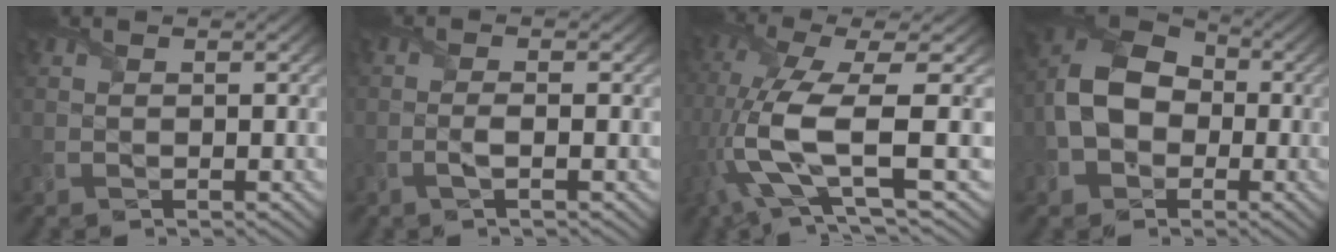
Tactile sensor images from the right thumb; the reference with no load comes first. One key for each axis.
{"total": 1.4, "fx": -0.5, "fy": 0.1, "fz": 1.3, "tx": -0.028, "ty": 0.003, "tz": -0.016}
{"total": 12.4, "fx": -2.2, "fy": 3.7, "fz": 11.6, "tx": -0.259, "ty": -0.006, "tz": -0.044}
{"total": 9.7, "fx": -1.5, "fy": 7.5, "fz": 6.1, "tx": -0.135, "ty": -0.006, "tz": -0.041}